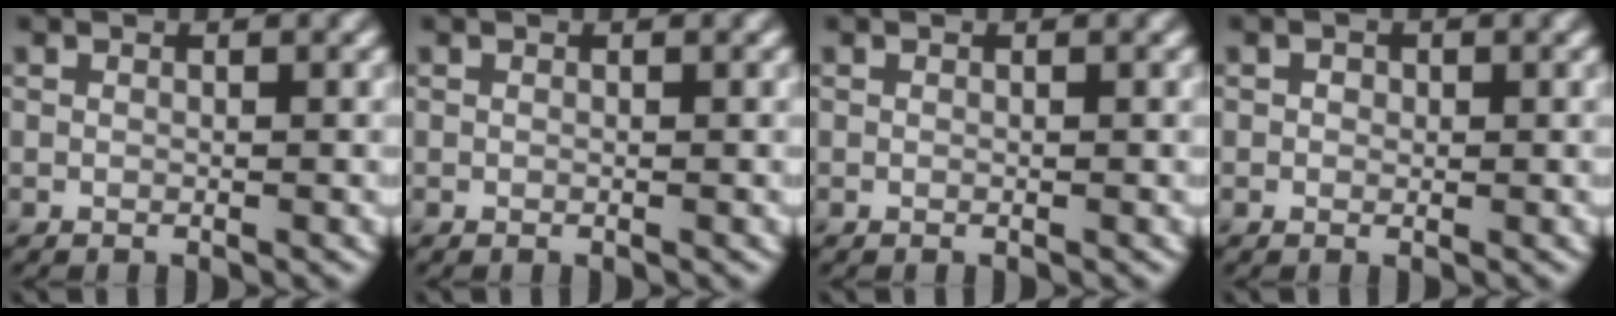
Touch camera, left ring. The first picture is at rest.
{"total": 0.0}
{"total": 0.0}
{"total": 0.7, "force": [0.2, 0.6, 0.3], "torque": [-0.004, -0.004, -0.001]}